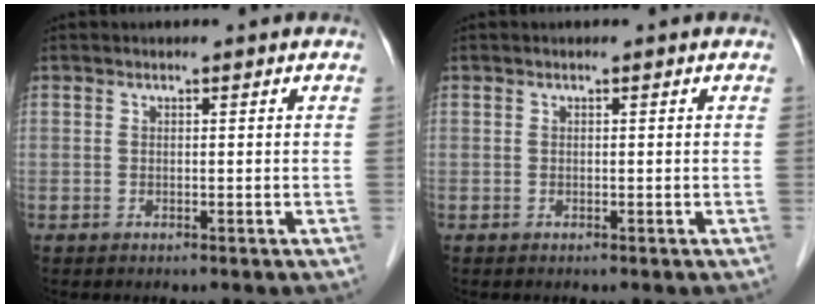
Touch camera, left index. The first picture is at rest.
{"total": 0.0}